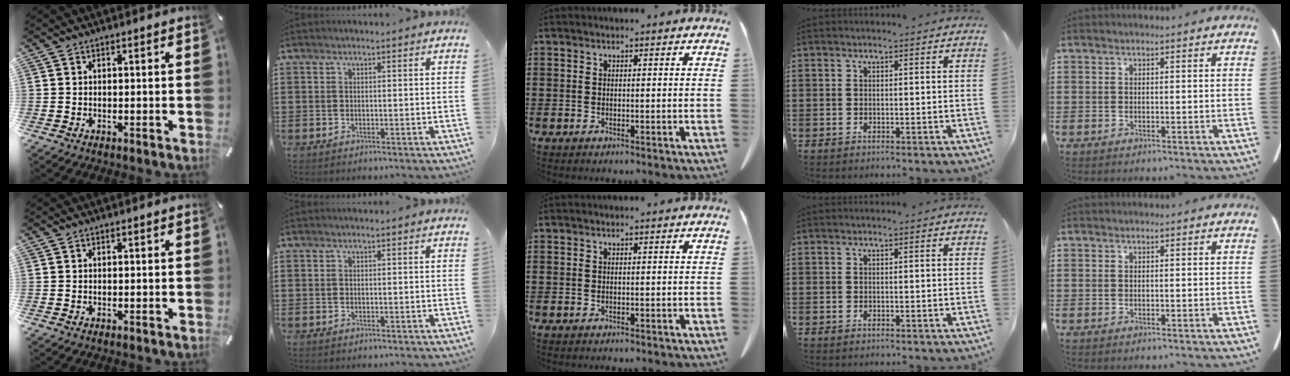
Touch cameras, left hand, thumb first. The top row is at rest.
{}